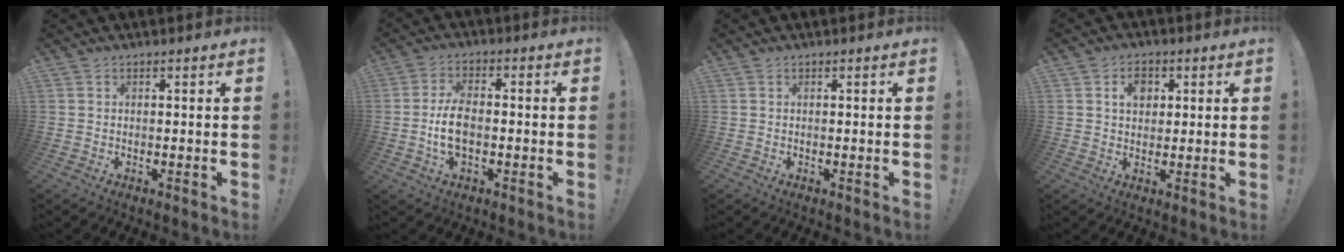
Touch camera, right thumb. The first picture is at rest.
{"total": 8.0, "force": [-1.6, 4.0, 6.7], "torque": [-0.129, -0.001, -0.028]}
{"total": 0.0}
{"total": 5.7, "force": [1.9, 4.4, 3.1], "torque": [-0.045, 0.004, 0.032]}